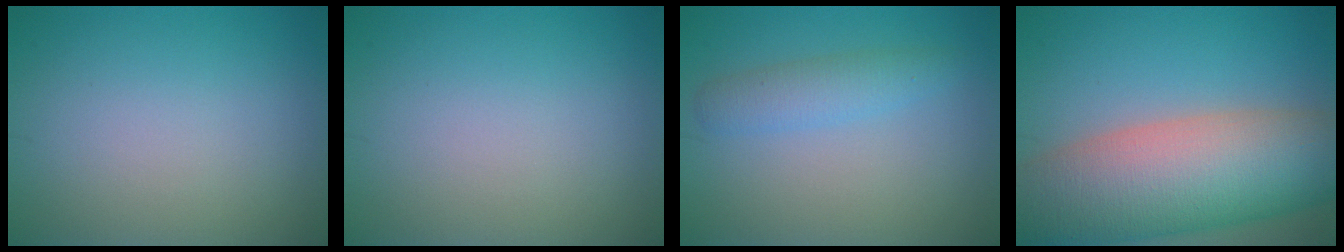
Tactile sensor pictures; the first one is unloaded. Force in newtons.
{"total": 0.0}
{"total": 2.5, "press": 2.5, "slide": 0.0}
{"total": 14.1, "press": 14.1, "slide": 0.7}